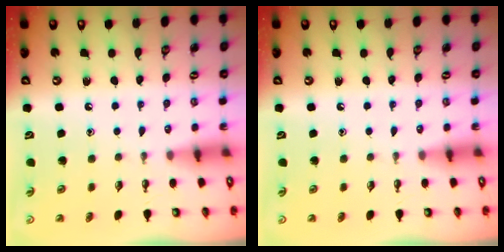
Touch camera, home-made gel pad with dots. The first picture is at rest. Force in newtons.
{"total": 0.0}